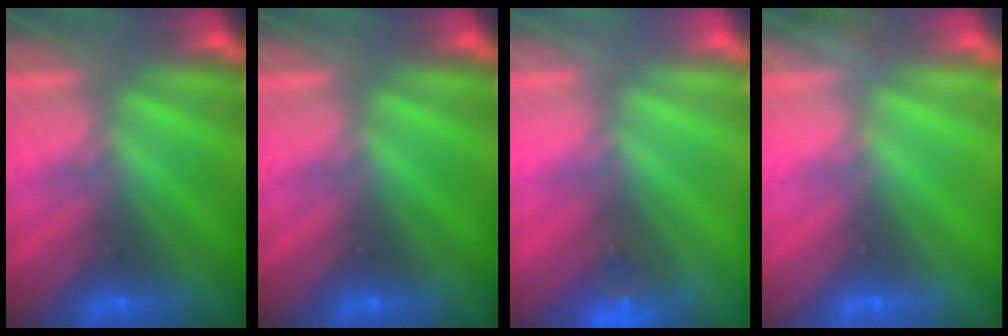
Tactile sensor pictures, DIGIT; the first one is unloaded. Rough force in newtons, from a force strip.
{"total": 0.0}
{"total": 3.0}
{"total": 2.8}